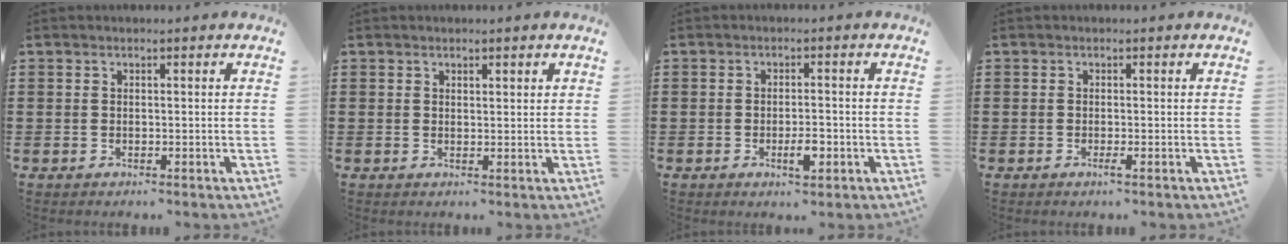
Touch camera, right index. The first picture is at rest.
{"total": 2.4, "force": [1.3, 1.5, 1.3], "torque": [-0.014, 0.004, 0.020]}
{"total": 3.5, "force": [-1.3, 1.2, 3.0], "torque": [-0.058, -0.001, -0.023]}
{"total": 1.0, "force": [-0.5, 0.0, 0.9], "torque": [-0.016, -0.005, -0.008]}